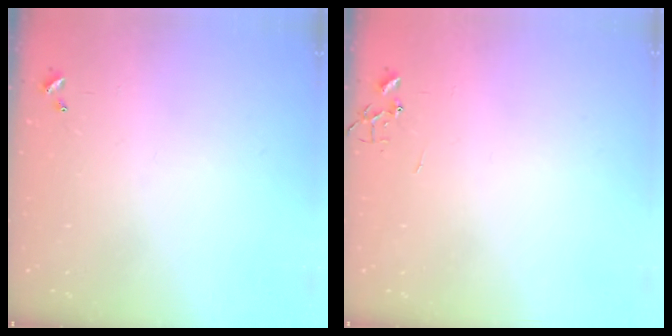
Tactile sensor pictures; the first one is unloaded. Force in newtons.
{"total": 0.0}